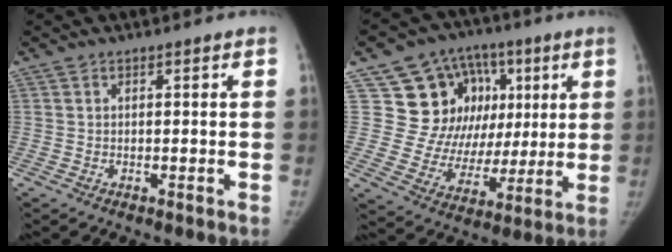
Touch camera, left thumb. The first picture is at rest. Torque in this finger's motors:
{"motor_torque": [-0.15, 0.62, -0.08, -0.16, -0.06]}